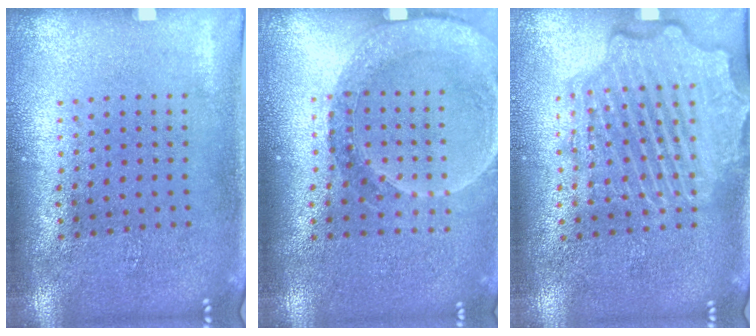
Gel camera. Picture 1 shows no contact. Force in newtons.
{"total": 1.5, "press": 1.5, "slide": 0.3}
{"total": 3.1, "press": 3.1, "slide": 0.3}